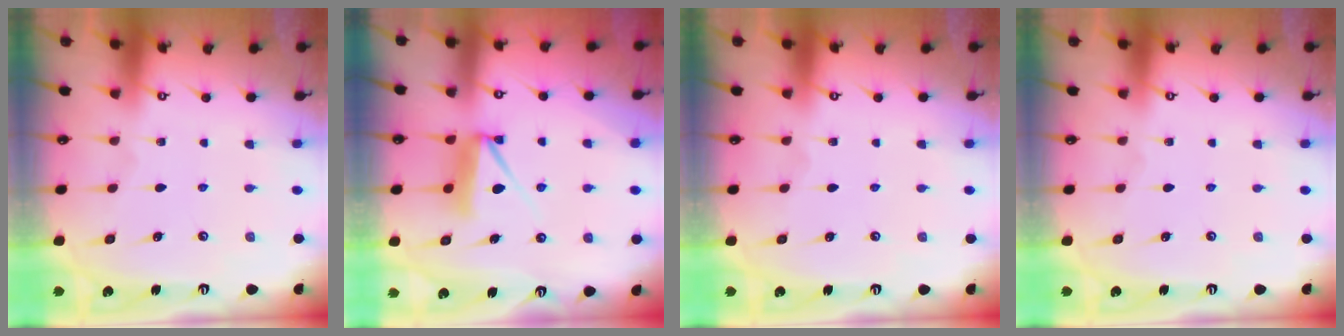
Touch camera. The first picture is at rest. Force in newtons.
{"total": 8.7, "press": 8.7, "slide": 0.6}
{"total": 0.0}
{"total": 0.0}